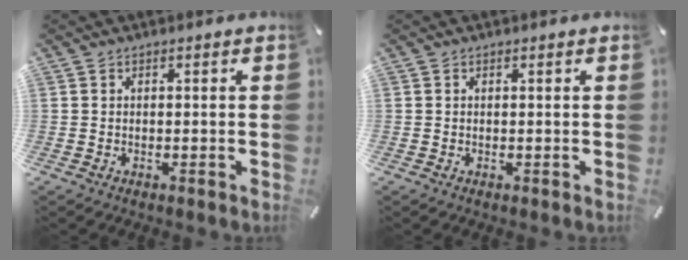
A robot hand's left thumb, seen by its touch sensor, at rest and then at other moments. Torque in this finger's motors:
{"motor_torque": [-0.16, -0.05, -0.05, -0.01, 0.00]}